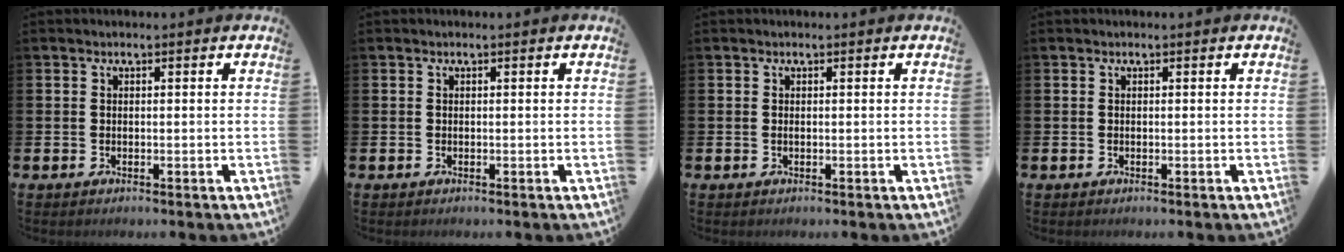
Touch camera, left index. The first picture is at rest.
{"total": 0.0}
{"total": 0.0}
{"total": 0.0}